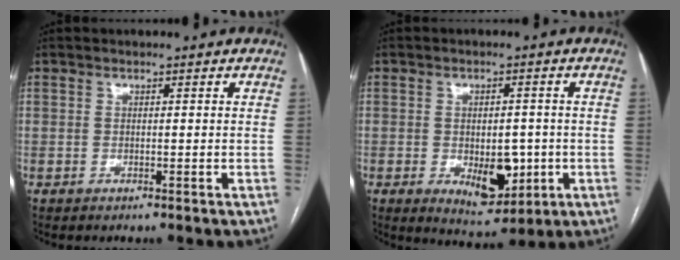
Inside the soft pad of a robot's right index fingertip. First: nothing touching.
{"total": 7.7, "force": [-1.8, 4.0, 6.3], "torque": [-0.090, -0.003, -0.012]}